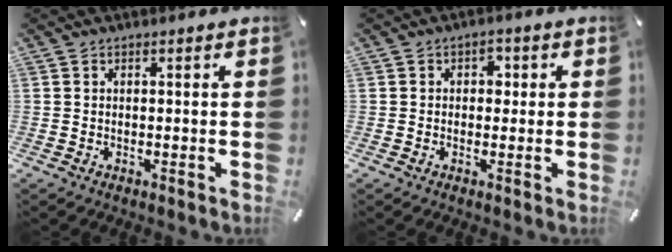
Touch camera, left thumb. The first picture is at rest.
{"total": 2.4, "force": [0.0, 2.0, 1.4], "torque": [-0.006, 0.000, -0.009]}